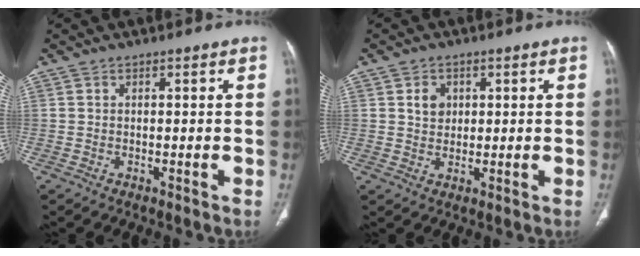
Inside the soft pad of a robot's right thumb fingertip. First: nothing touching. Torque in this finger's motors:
{"motor_torque": [-0.86, 0.71, 0.32, -0.05, -0.01]}